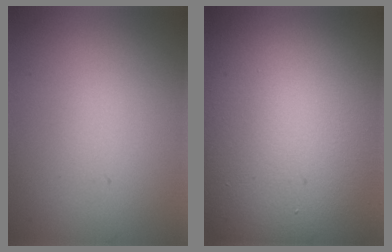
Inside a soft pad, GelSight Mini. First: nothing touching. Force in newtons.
{"total": 22.5, "press": 22.5, "slide": 1.0}